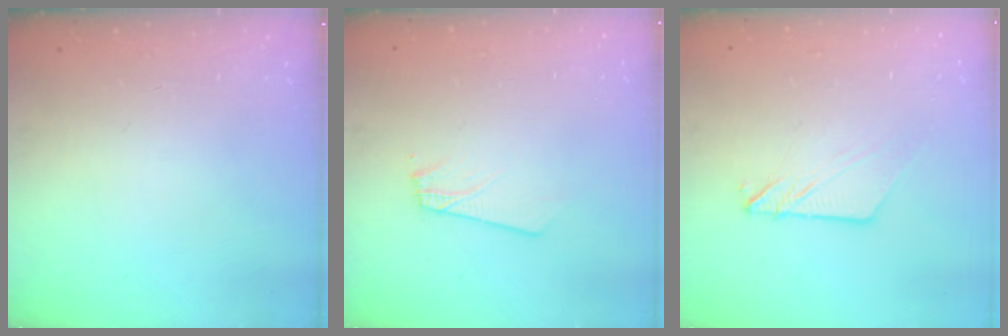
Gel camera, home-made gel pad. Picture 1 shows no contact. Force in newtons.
{"total": 1.8, "press": 1.8, "slide": 0.1}
{"total": 7.9, "press": 7.8, "slide": 0.4}